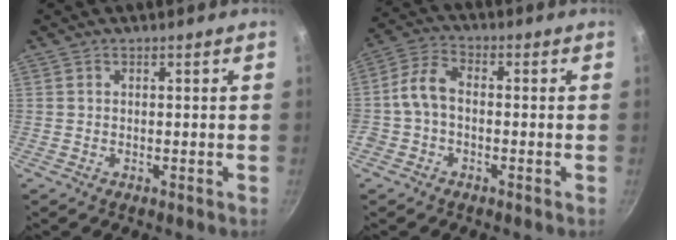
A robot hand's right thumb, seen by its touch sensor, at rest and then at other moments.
{"total": 6.0, "force": [-1.3, 4.0, 4.4], "torque": [-0.091, 0.030, -0.036]}